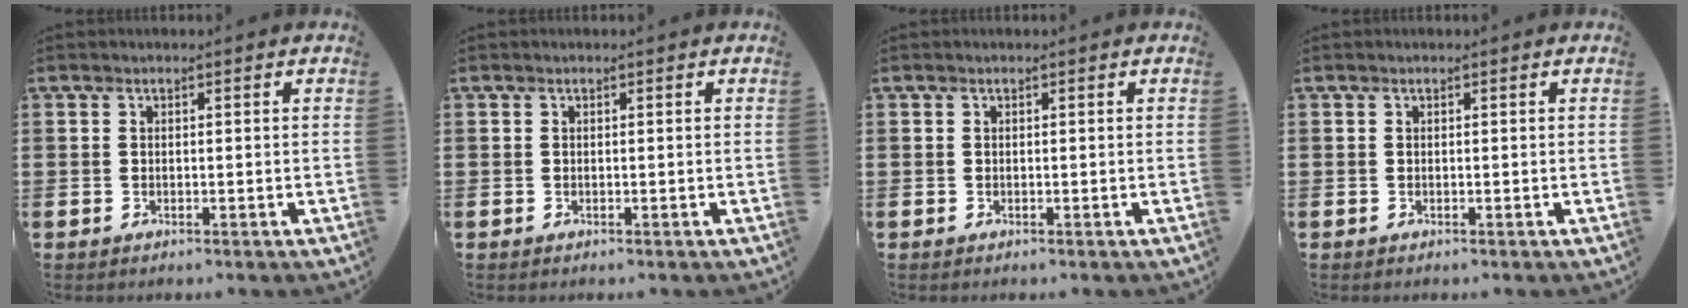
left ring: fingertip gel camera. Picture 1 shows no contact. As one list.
[{"total": 0.0}, {"total": 0.0}, {"total": 0.0}]